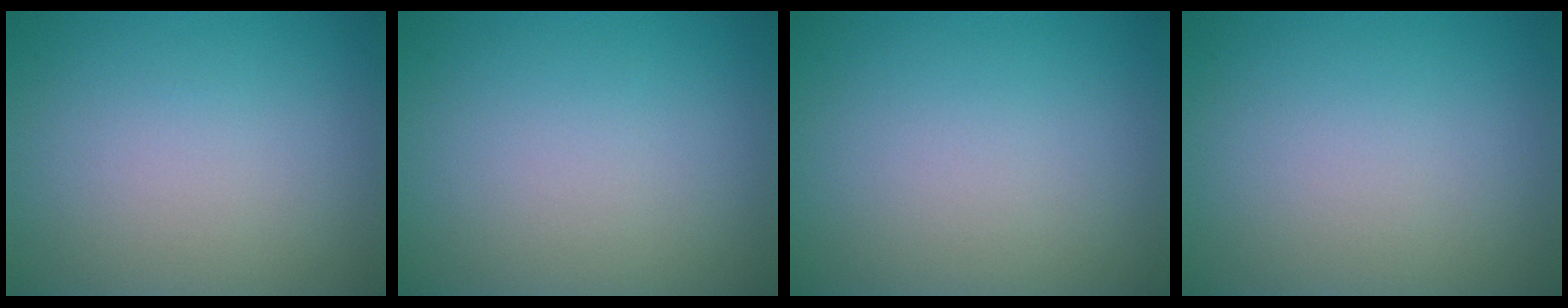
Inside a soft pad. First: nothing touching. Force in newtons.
{"total": 0.0}
{"total": 0.0}
{"total": 0.0}